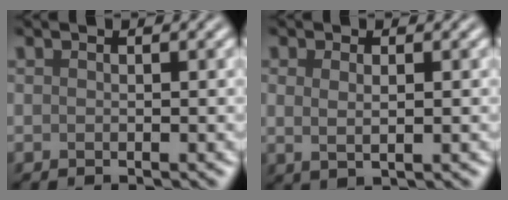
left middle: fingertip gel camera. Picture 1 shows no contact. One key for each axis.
{"total": 1.5, "fx": 0.4, "fy": 0.5, "fz": 1.3, "tx": -0.026, "ty": -0.003, "tz": 0.008}